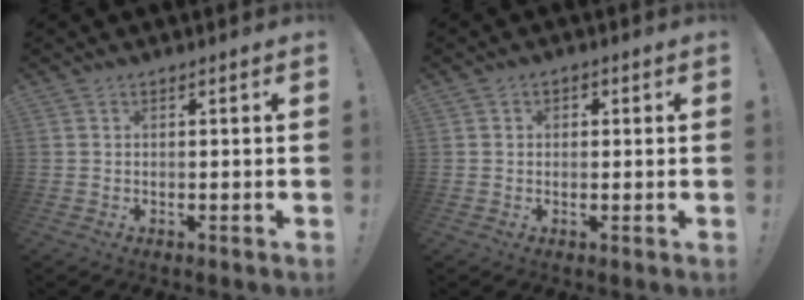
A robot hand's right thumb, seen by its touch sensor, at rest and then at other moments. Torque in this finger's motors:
{"motor_torque": [-0.33, 0.01, -0.28, 0.24, 0.05]}